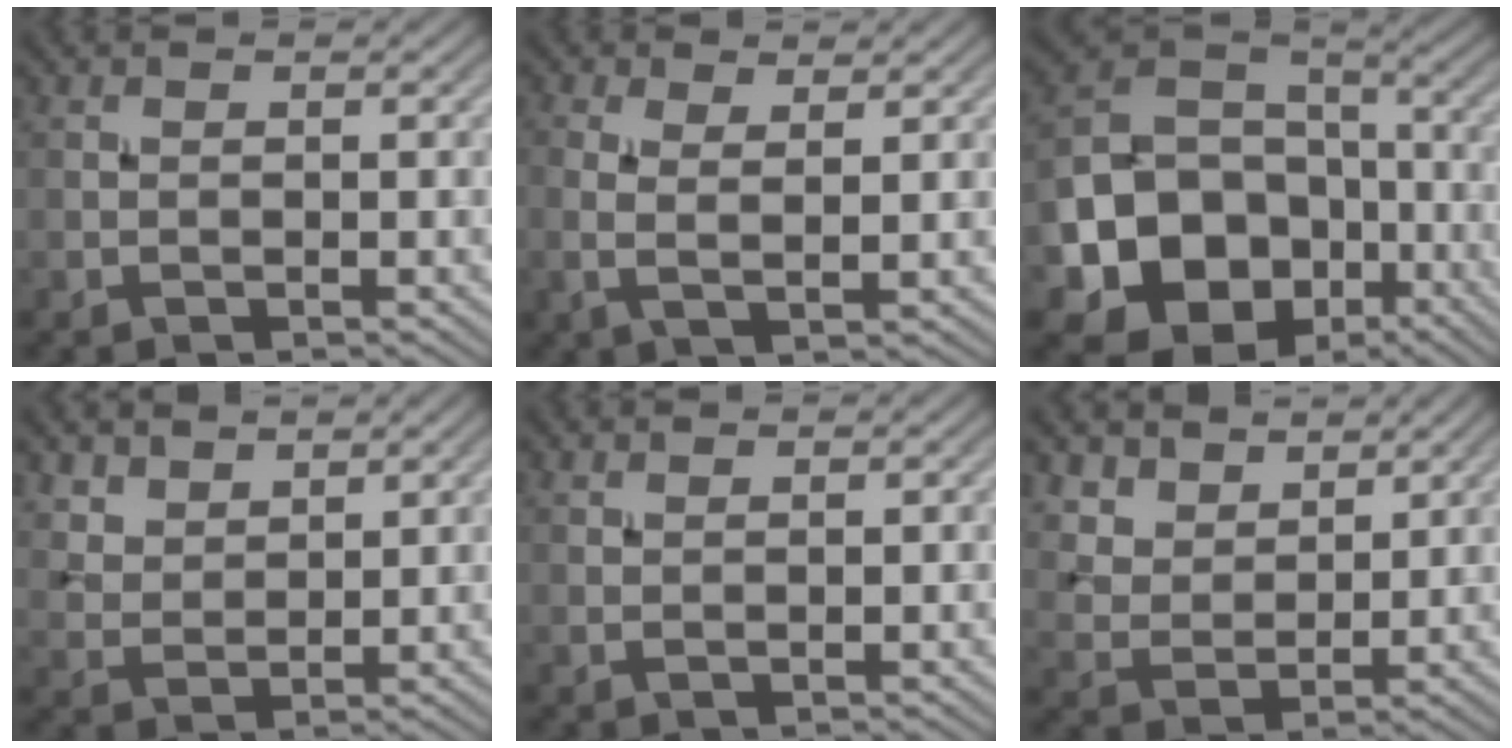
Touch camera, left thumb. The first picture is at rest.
{"total": 3.3, "force": [1.4, 1.0, 2.9], "torque": [-0.058, 0.001, 0.023]}
{"total": 17.2, "force": [-7.0, 13.4, 8.2], "torque": [-0.185, -0.051, -0.131]}
{"total": 4.2, "force": [3.4, 2.1, 1.5], "torque": [-0.044, -0.011, 0.086]}
{"total": 0.7, "force": [0.6, 0.0, 0.3], "torque": [-0.008, 0.003, 0.011]}
{"total": 5.5, "force": [4.4, 2.7, 1.9], "torque": [-0.059, -0.021, 0.111]}